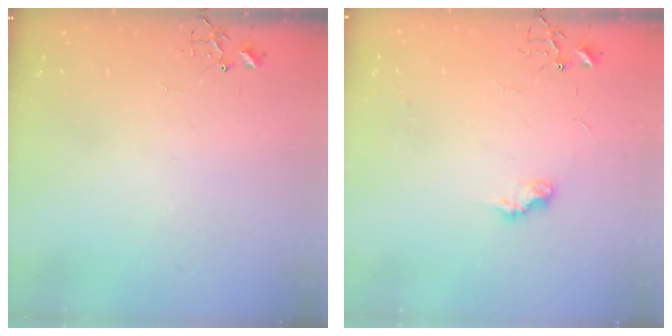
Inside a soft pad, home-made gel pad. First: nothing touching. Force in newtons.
{"total": 7.4, "press": 7.3, "slide": 0.3}